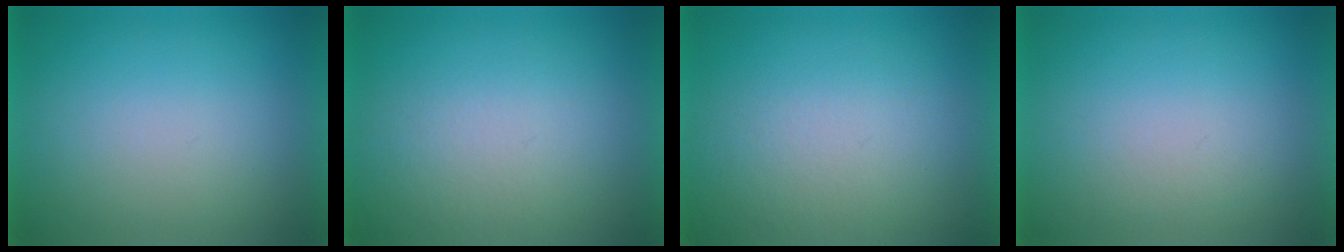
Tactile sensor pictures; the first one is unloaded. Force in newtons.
{"total": 4.2}
{"total": 4.4}
{"total": 1.0}